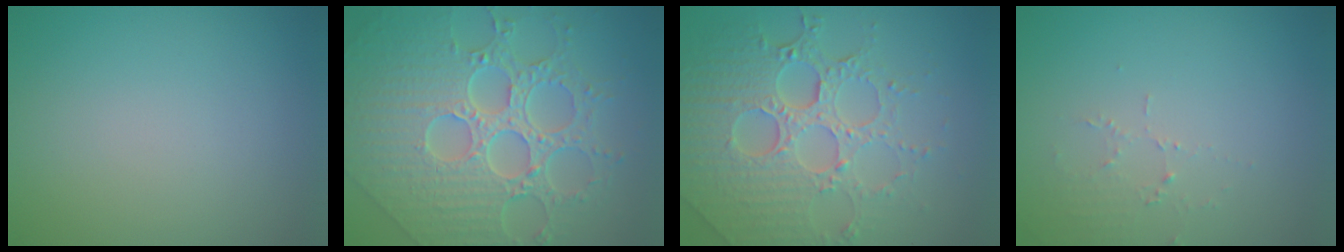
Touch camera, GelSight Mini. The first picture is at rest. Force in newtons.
{"total": 9.8, "press": 7.2, "slide": 6.6}
{"total": 8.3, "press": 6.0, "slide": 5.7}
{"total": 1.5, "press": 1.5, "slide": 0.2}